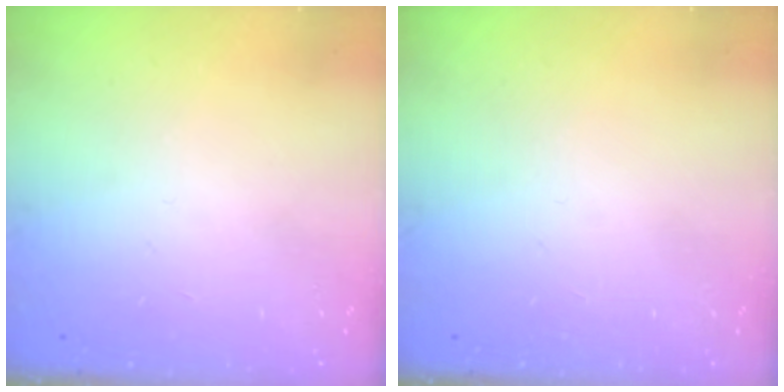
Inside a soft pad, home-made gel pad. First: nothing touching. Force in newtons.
{"total": 0.0}